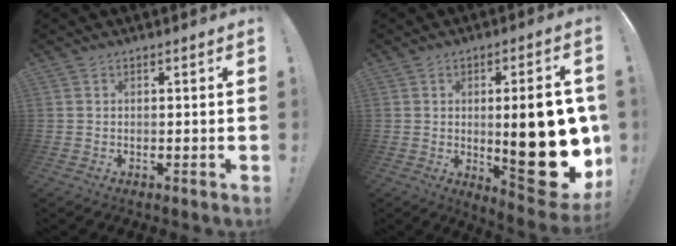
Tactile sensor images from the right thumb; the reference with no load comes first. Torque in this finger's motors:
{"motor_torque": [0.51, 2.65, 2.40, -0.37, 0.16]}